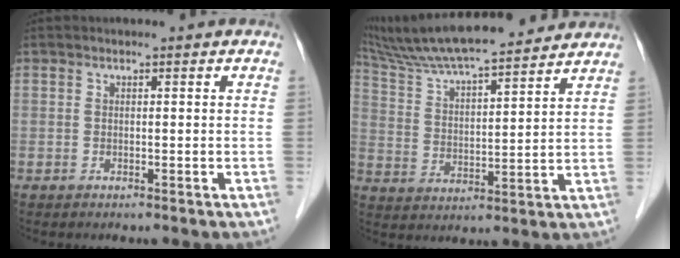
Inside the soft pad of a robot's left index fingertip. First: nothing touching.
{"total": 19.9, "force": [17.7, 2.2, 9.0], "torque": [-0.159, 0.035, 0.282]}